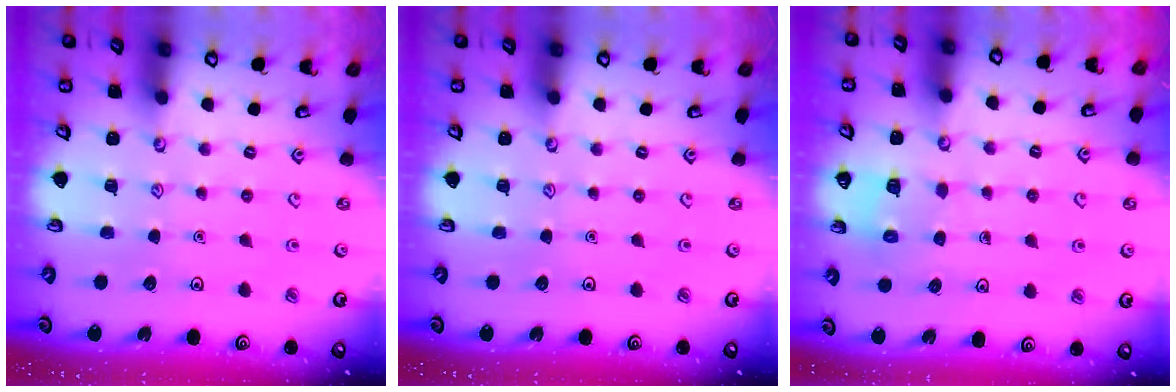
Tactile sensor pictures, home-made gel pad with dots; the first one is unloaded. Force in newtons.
{"total": 0.0}
{"total": 5.5, "press": 5.5, "slide": 0.4}